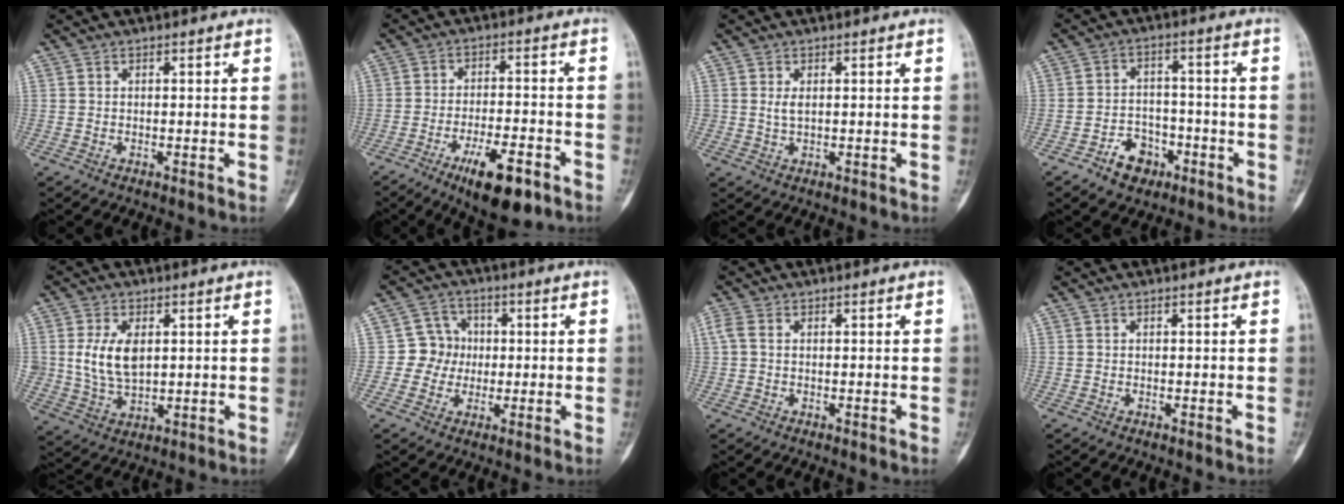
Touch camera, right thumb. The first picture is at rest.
{"total": 11.3, "force": [-6.3, 3.7, 8.6], "torque": [-0.135, 0.024, -0.096]}
{"total": 1.9, "force": [0.4, 1.0, 1.5], "torque": [-0.030, -0.002, 0.012]}
{"total": 6.8, "force": [-3.9, 4.8, 2.7], "torque": [-0.015, 0.035, -0.061]}
{"total": 8.7, "force": [1.6, 5.2, 6.8], "torque": [-0.123, -0.010, 0.042]}
{"total": 6.2, "force": [-0.1, 6.0, 1.5], "torque": [0.017, 0.015, -0.011]}
{"total": 2.2, "force": [0.5, 1.4, 1.6], "torque": [-0.050, 0.013, 0.011]}
{"total": 0.0}